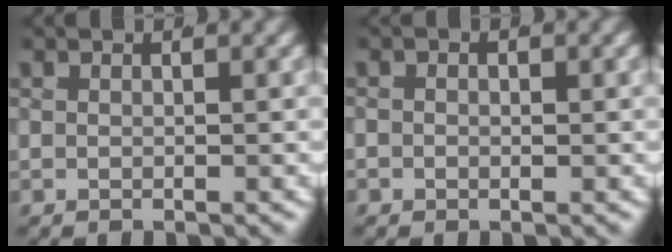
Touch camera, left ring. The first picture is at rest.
{"total": 1.0, "force": [-0.4, 0.9, 0.3], "torque": [-0.016, -0.005, -0.007]}